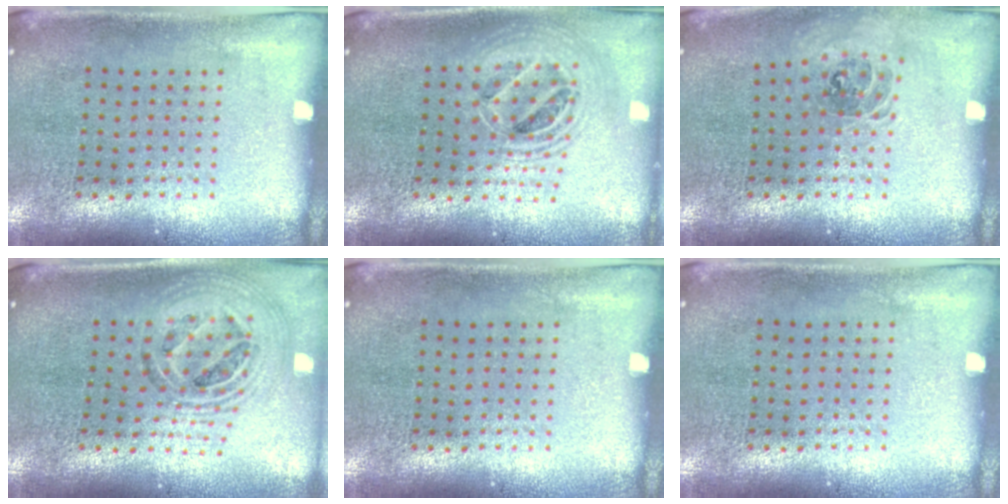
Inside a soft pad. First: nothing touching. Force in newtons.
{"total": 2.0, "press": 1.7, "slide": 1.2}
{"total": 0.9, "press": 0.8, "slide": 0.3}
{"total": 1.6, "press": 1.4, "slide": 0.8}
{"total": 0.0}
{"total": 0.0}